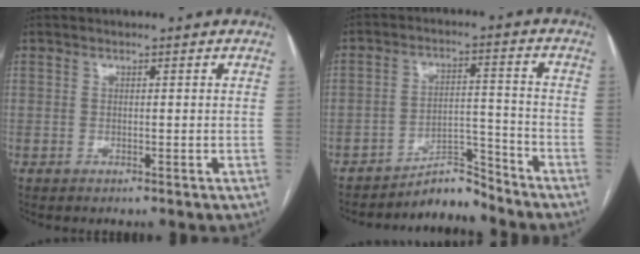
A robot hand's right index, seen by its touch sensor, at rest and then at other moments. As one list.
[{"total": 5.7, "force": [-5.6, 0.9, 0.0], "torque": [0.006, 0.035, -0.088]}]